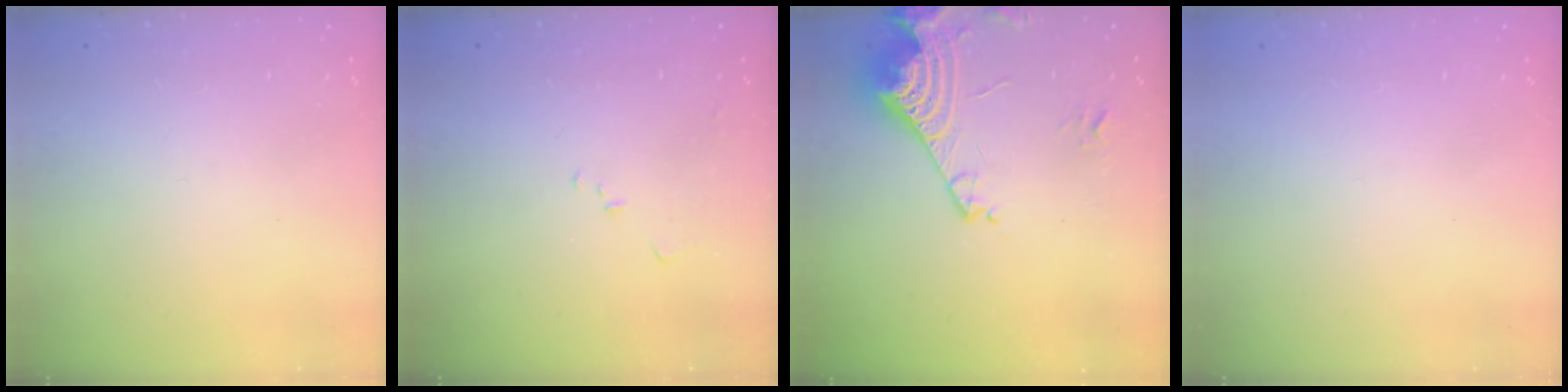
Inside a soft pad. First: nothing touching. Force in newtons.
{"total": 6.5, "press": 6.4, "slide": 0.7}
{"total": 16.4, "press": 16.3, "slide": 1.9}
{"total": 0.9, "press": 0.9, "slide": 0.1}